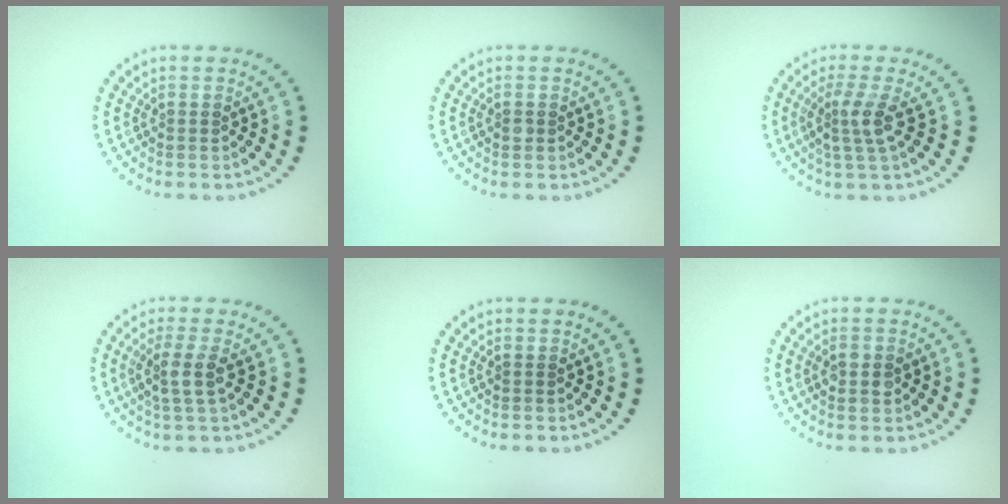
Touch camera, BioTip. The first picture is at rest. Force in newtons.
{"total": 0.8, "press": 0.8, "slide": 0.2}
{"total": 2.7, "press": 2.1, "slide": 1.7}
{"total": 2.4, "press": 2.0, "slide": 1.4}
{"total": 0.0}
{"total": 2.0, "press": 2.0, "slide": 0.2}